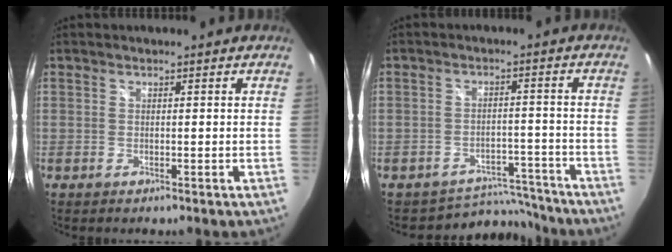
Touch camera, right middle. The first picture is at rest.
{"total": 7.9, "force": [-7.4, 2.7, -1.0], "torque": [0.016, 0.027, -0.106]}